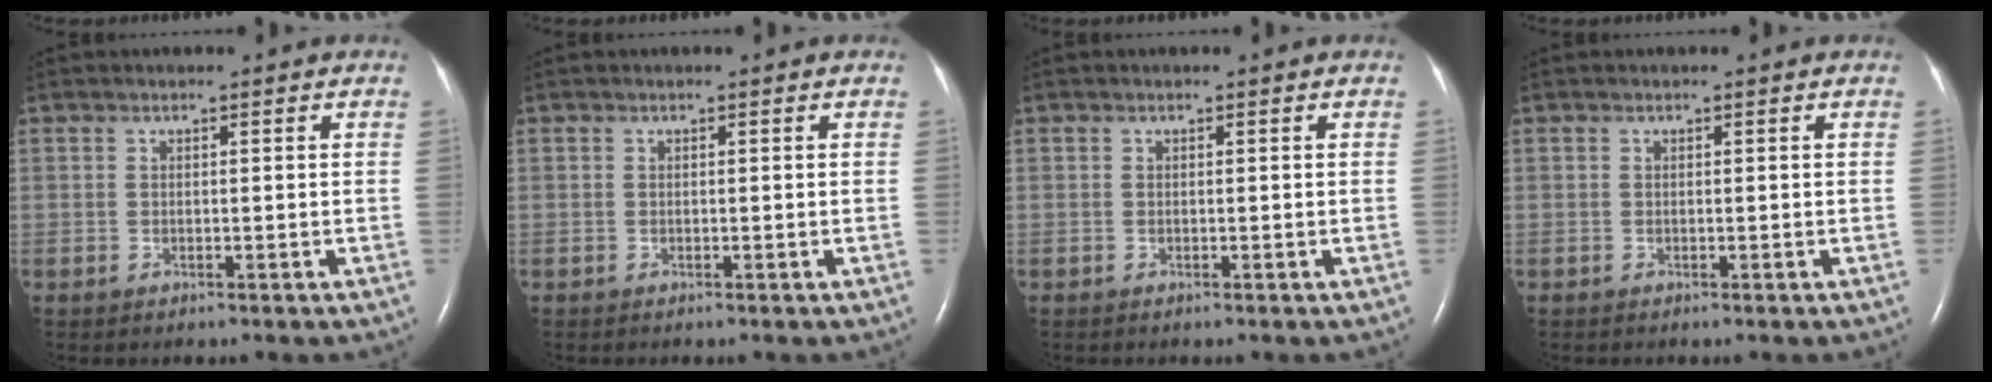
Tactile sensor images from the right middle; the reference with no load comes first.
{"total": 0.0}
{"total": 0.0}
{"total": 0.0}